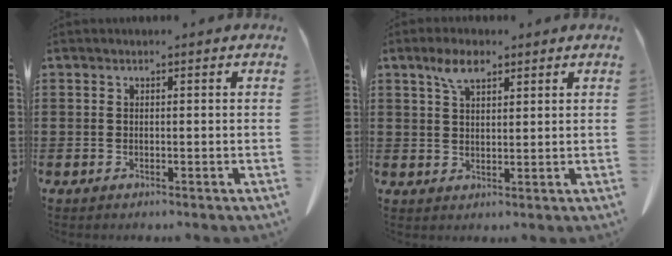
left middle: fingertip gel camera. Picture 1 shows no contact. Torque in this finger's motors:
{"motor_torque": [1.04, 0.72, 0.01, 0.01]}